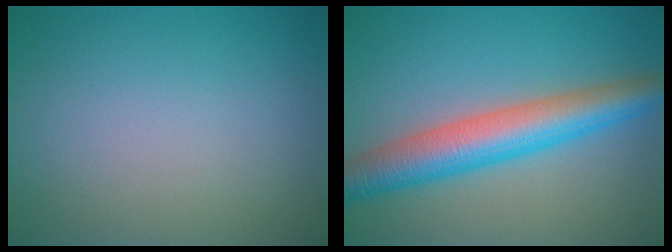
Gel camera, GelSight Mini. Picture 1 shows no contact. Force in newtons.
{"total": 7.0, "press": 7.0, "slide": 0.1}